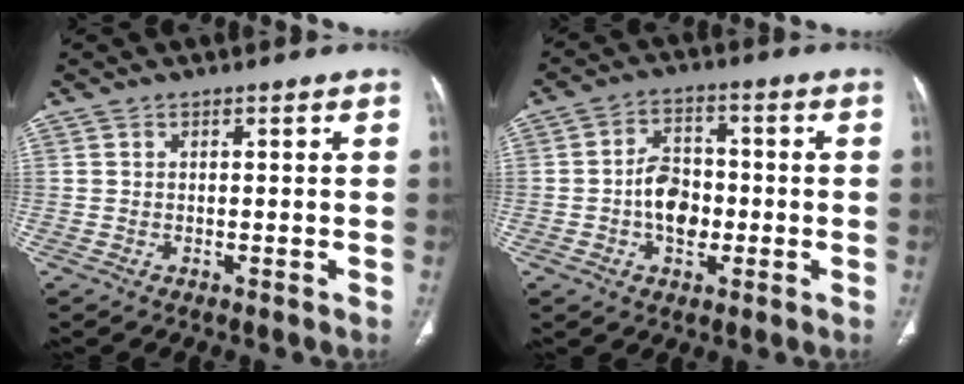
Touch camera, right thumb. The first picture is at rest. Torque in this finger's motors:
{"motor_torque": [1.36, 1.16, 0.57, -0.80, 0.06]}